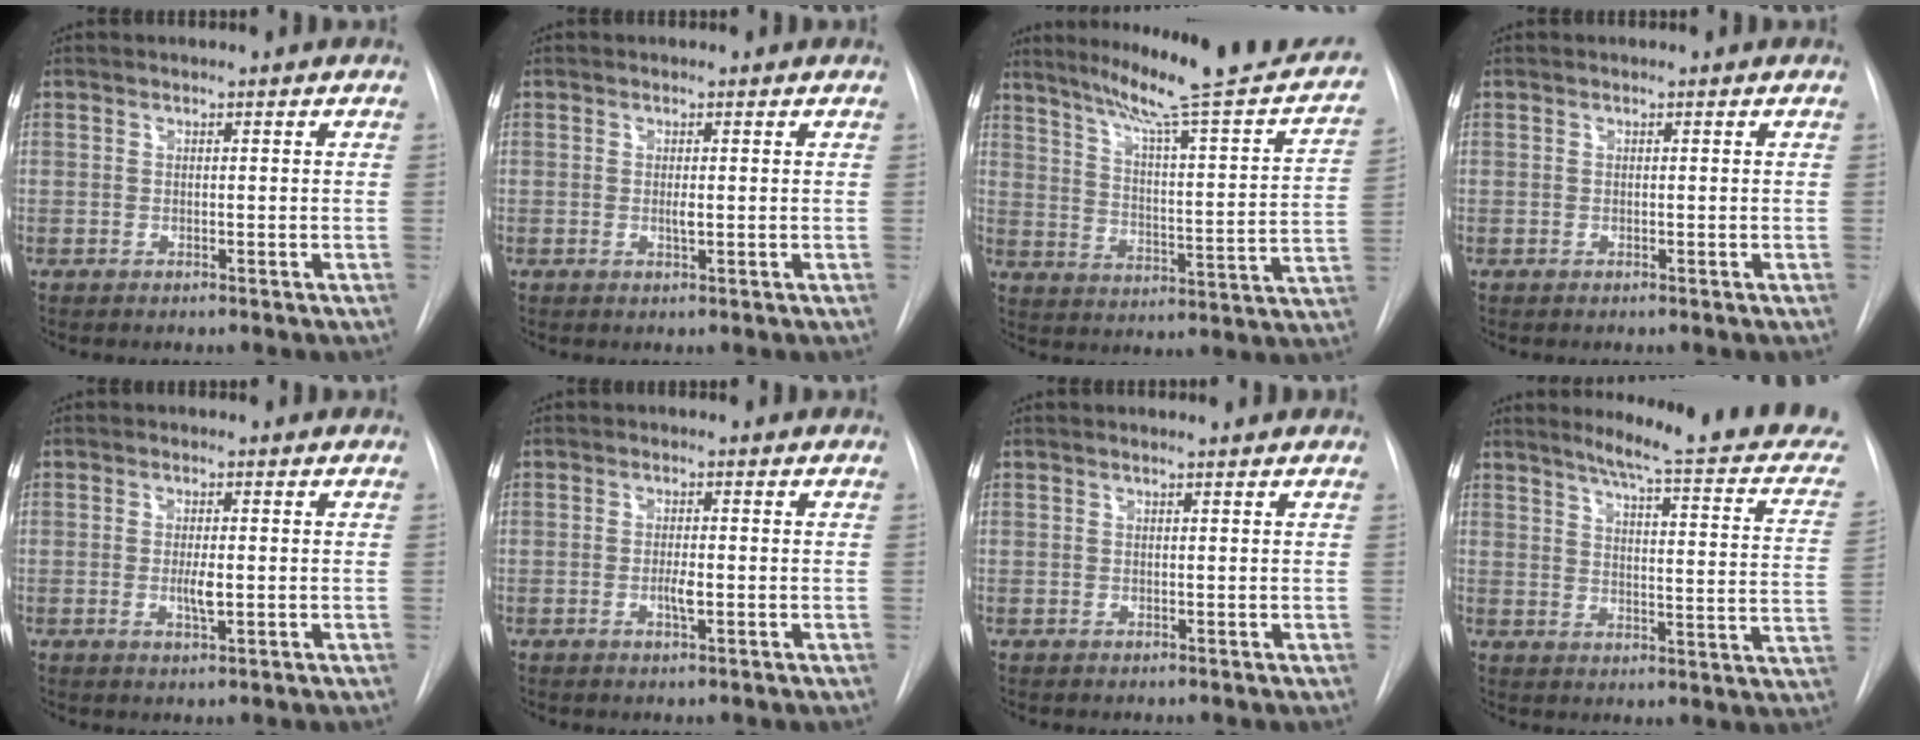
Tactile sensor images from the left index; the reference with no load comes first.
{"total": 0.9, "force": [0.0, 0.2, 0.9], "torque": [-0.020, -0.003, 0.001]}
{"total": 24.3, "force": [20.7, 1.4, 12.6], "torque": [-0.182, -0.041, 0.268]}
{"total": 0.0}
{"total": 2.6, "force": [-0.2, 0.6, 2.5], "torque": [-0.048, -0.004, -0.002]}
{"total": 2.0, "force": [-0.5, 0.4, 1.9], "torque": [-0.036, -0.001, -0.008]}
{"total": 2.0, "force": [1.9, 0.1, 0.5], "torque": [-0.014, 0.011, 0.020]}
{"total": 18.8, "force": [16.9, 0.9, 8.2], "torque": [-0.101, -0.068, 0.193]}